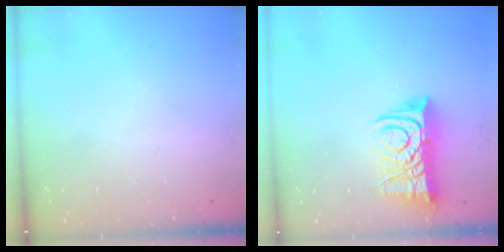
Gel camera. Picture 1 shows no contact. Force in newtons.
{"total": 12.5, "press": 12.4, "slide": 1.3}